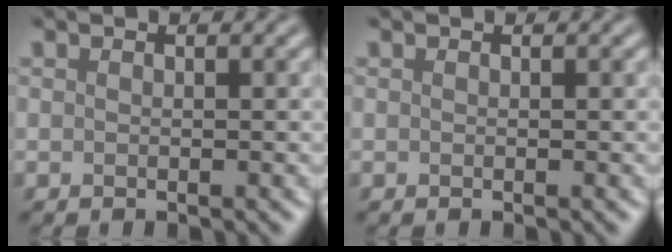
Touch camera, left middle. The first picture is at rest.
{"total": 0.0}